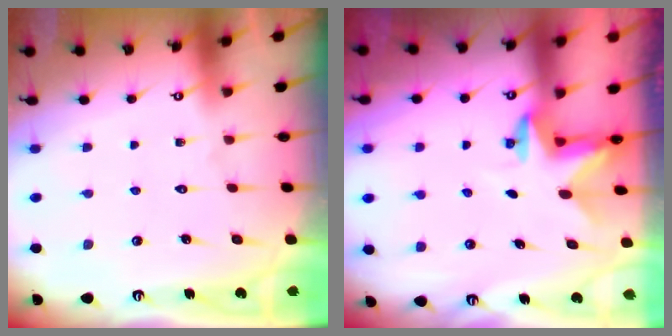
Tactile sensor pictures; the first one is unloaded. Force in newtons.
{"total": 2.4, "press": 2.4, "slide": 0.4}